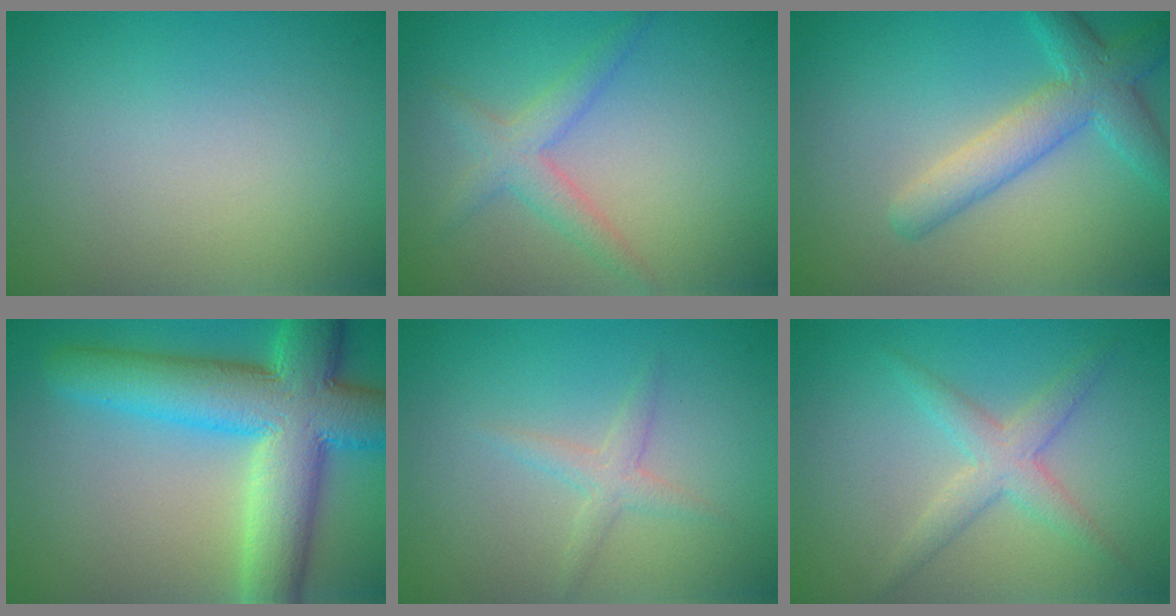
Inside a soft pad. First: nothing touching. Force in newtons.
{"total": 2.6, "press": 2.6, "slide": 0.1}
{"total": 4.6, "press": 4.6, "slide": 0.1}
{"total": 11.3, "press": 11.3, "slide": 0.5}
{"total": 1.6, "press": 1.6, "slide": 0.0}
{"total": 2.9, "press": 2.9, "slide": 0.0}